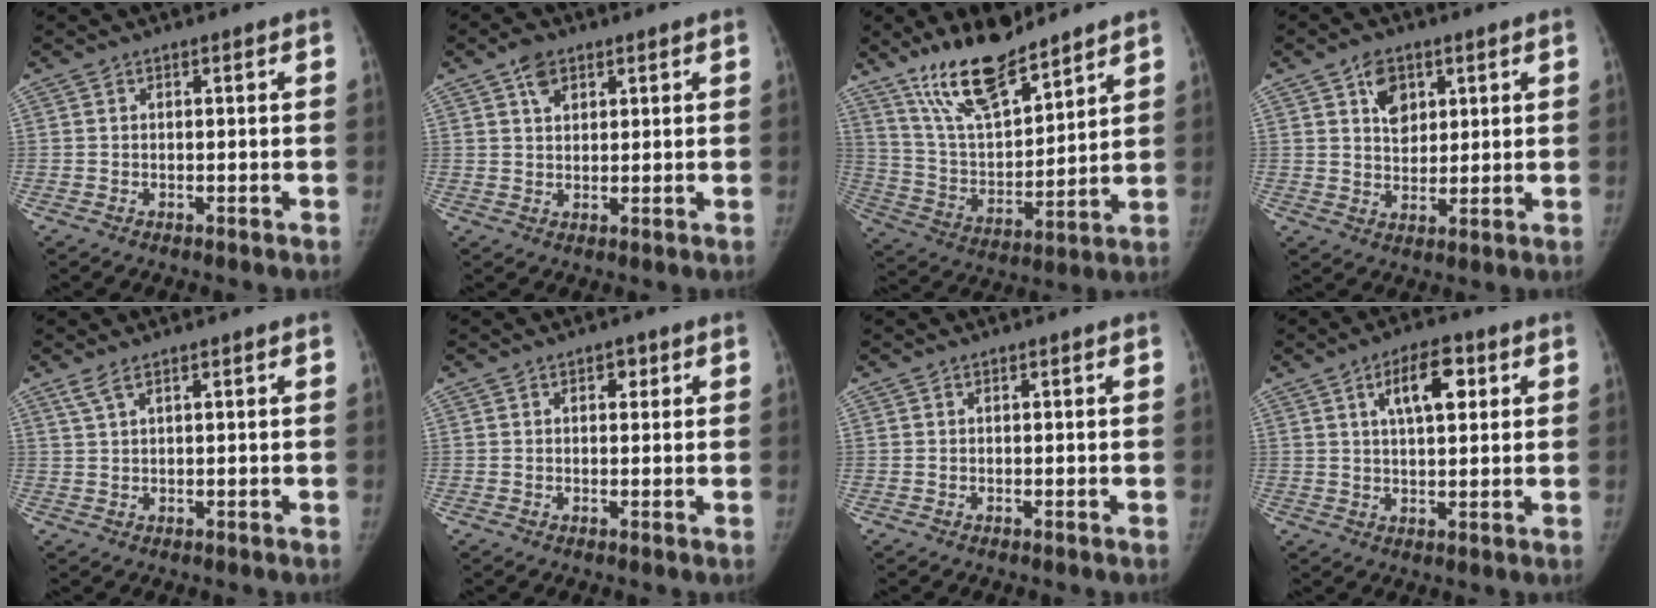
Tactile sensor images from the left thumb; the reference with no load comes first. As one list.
[{"total": 4.2, "force": [2.3, 2.8, 2.2], "torque": [-0.025, -0.006, 0.040]}, {"total": 16.6, "force": [12.6, 5.4, 9.3], "torque": [-0.131, -0.070, 0.238]}, {"total": 6.5, "force": [3.0, 4.5, 3.5], "torque": [-0.029, -0.017, 0.050]}, {"total": 2.1, "force": [1.5, 0.3, 1.5], "torque": [-0.041, 0.005, 0.038]}, {"total": 2.1, "force": [0.9, 1.4, 1.2], "torque": [-0.002, 0.000, 0.009]}, {"total": 0.0}, {"total": 8.5, "force": [3.2, 3.8, 6.9], "torque": [-0.090, -0.004, 0.049]}]